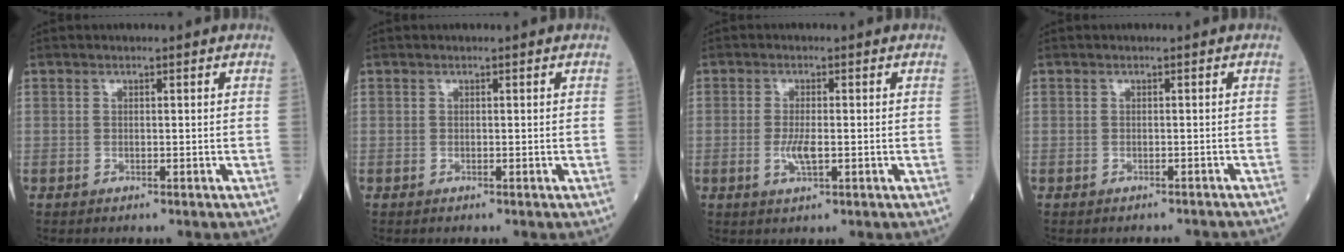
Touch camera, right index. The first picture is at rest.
{"total": 0.0}
{"total": 3.1, "force": [-0.6, 0.7, 2.9], "torque": [-0.065, -0.005, -0.010]}
{"total": 2.8, "force": [-2.7, 0.5, 0.8], "torque": [-0.007, 0.000, -0.031]}